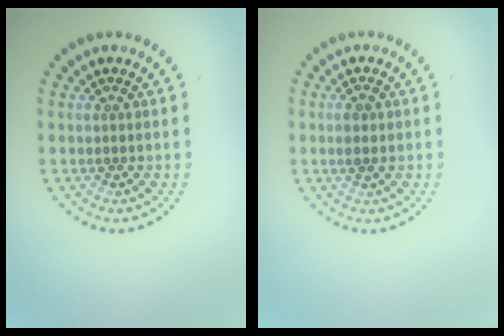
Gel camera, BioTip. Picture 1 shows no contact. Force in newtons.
{"total": 1.4, "press": 1.3, "slide": 0.5}